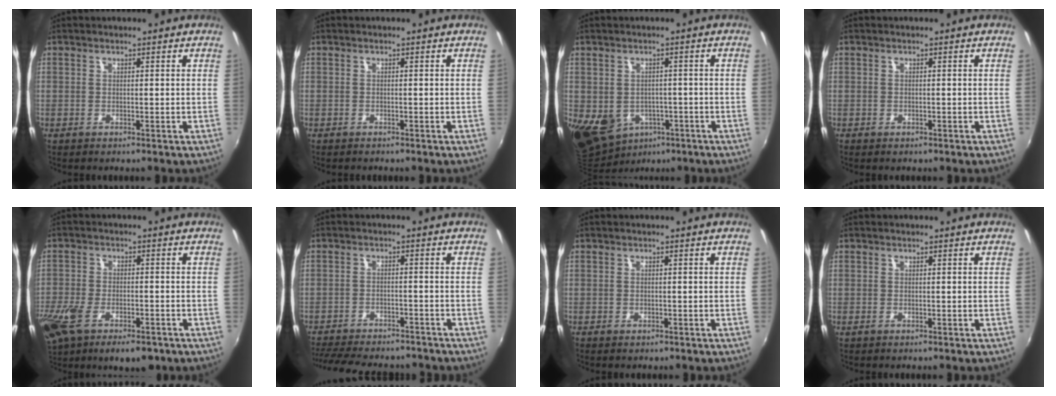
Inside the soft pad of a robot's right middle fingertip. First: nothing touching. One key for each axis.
{"total": 0.5, "fx": -0.5, "fy": 0.1, "fz": 0.1, "tx": -0.004, "ty": -0.001, "tz": -0.008}
{"total": 12.0, "fx": -4.3, "fy": 9.1, "fz": 6.4, "tx": -0.147, "ty": -0.030, "tz": -0.048}
{"total": 0.6, "fx": -0.5, "fy": 0.4, "fz": 0.2, "tx": -0.005, "ty": -0.001, "tz": -0.006}
{"total": 17.4, "fx": -9.7, "fy": 8.7, "fz": 11.6, "tx": -0.280, "ty": -0.057, "tz": -0.160}
{"total": 16.2, "fx": -13.9, "fy": 4.8, "fz": 6.8, "tx": -0.152, "ty": -0.019, "tz": -0.198}
{"total": 0.8, "fx": -0.6, "fy": 0.6, "fz": 0.3, "tx": -0.007, "ty": -0.001, "tz": -0.006}
{"total": 0.6, "fx": -0.2, "fy": 0.4, "fz": 0.5, "tx": -0.011, "ty": -0.002, "tz": -0.003}